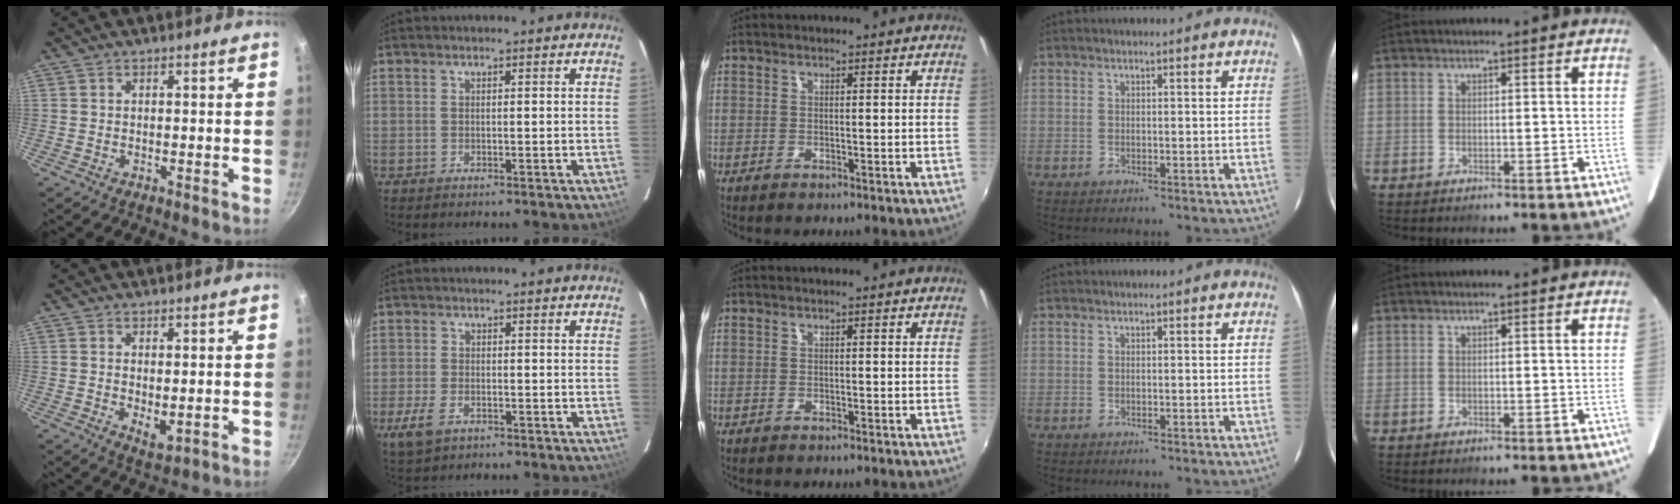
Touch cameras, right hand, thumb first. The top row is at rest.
{"thumb": {"total": 3.7, "force": [0.3, 1.8, 3.2], "torque": [-0.050, -0.014, 0.008]}, "index": {"total": 5.4, "force": [-2.9, 2.9, 3.5], "torque": [-0.093, -0.010, -0.053]}}